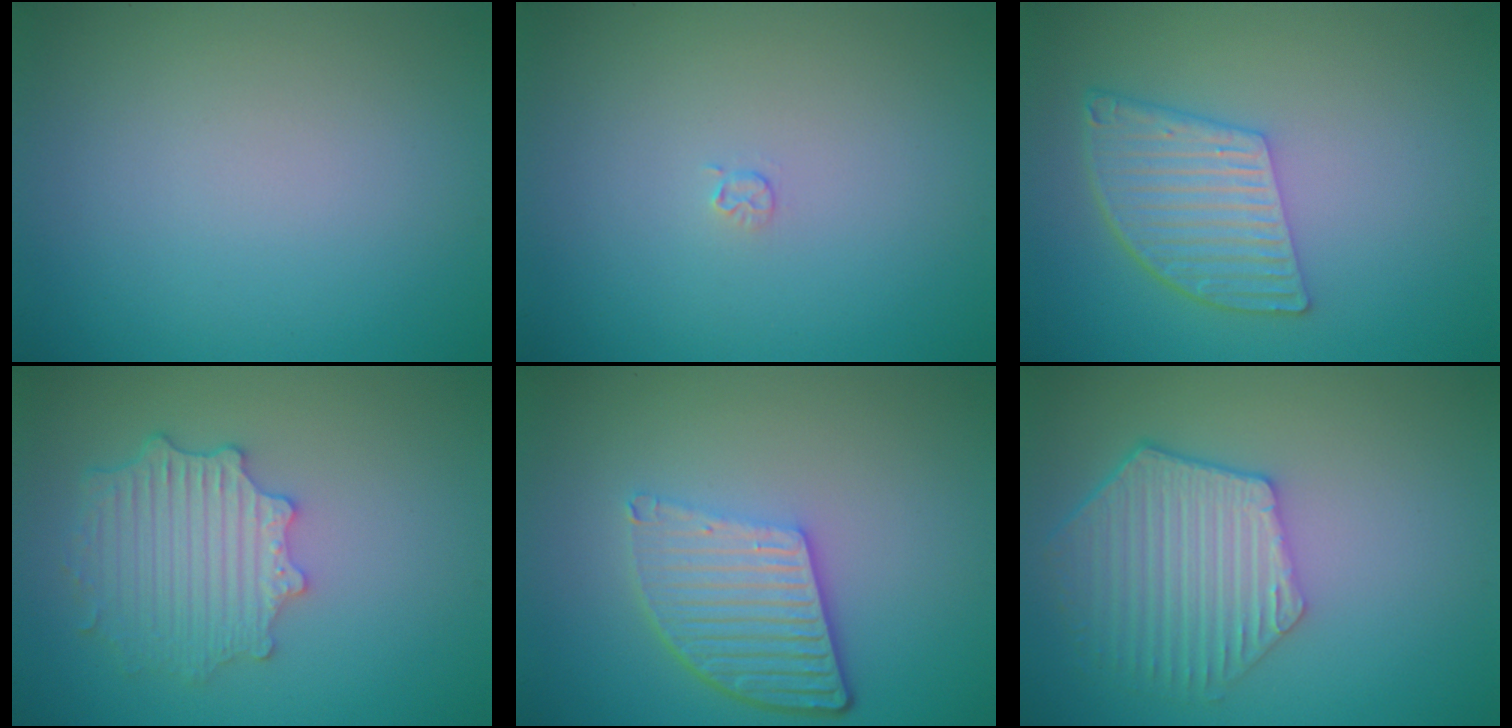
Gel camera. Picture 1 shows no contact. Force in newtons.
{"total": 0.6, "press": 0.3, "slide": 0.6}
{"total": 5.4, "press": 3.9, "slide": 3.7}
{"total": 4.8, "press": 3.9, "slide": 2.7}
{"total": 5.4, "press": 3.9, "slide": 3.8}
{"total": 5.7, "press": 4.7, "slide": 3.3}